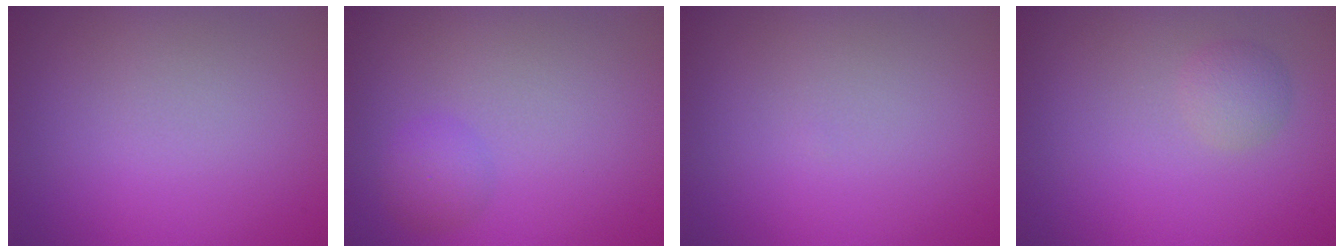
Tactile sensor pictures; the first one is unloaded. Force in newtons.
{"total": 1.9, "press": 1.9, "slide": 0.1}
{"total": 0.0}
{"total": 1.6, "press": 1.6, "slide": 0.1}